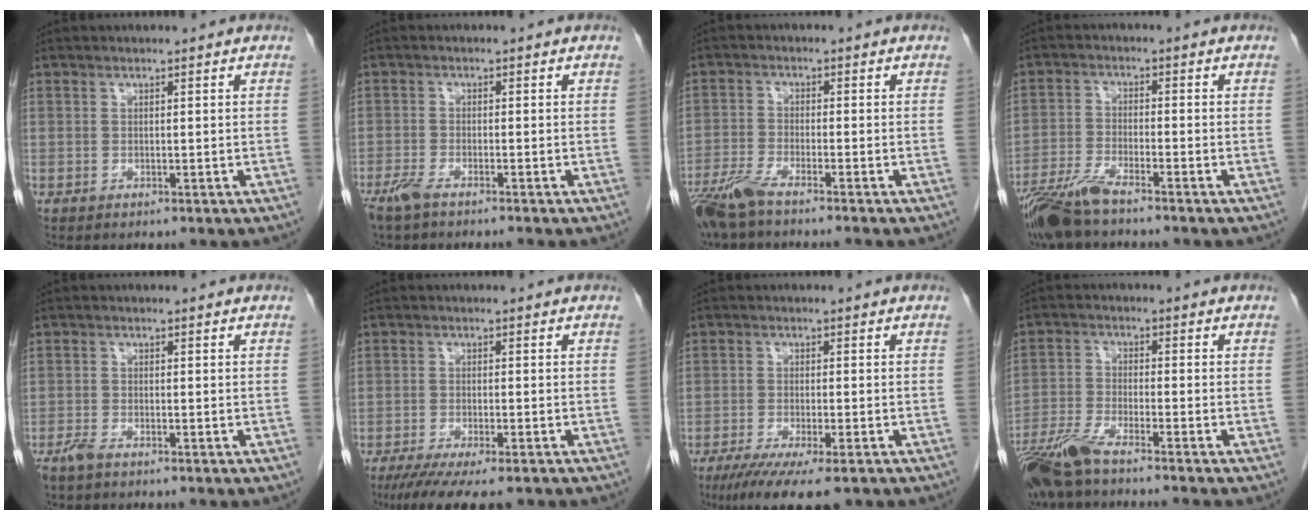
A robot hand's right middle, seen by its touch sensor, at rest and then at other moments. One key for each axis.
{"total": 3.5, "fx": -2.8, "fy": 0.2, "fz": 2.1, "tx": -0.042, "ty": -0.007, "tz": -0.054}
{"total": 6.3, "fx": -5.2, "fy": -0.1, "fz": 3.7, "tx": -0.071, "ty": -0.019, "tz": -0.099}
{"total": 6.8, "fx": -5.6, "fy": -0.3, "fz": 3.8, "tx": -0.081, "ty": -0.026, "tz": -0.112}
{"total": 1.9, "fx": -1.5, "fy": 0.3, "fz": 1.1, "tx": -0.029, "ty": -0.003, "tz": -0.032}
{"total": 10.5, "fx": -8.2, "fy": 1.8, "fz": 6.3, "tx": -0.089, "ty": -0.018, "tz": -0.125}
{"total": 10.1, "fx": -7.2, "fy": 1.6, "fz": 6.9, "tx": -0.102, "ty": -0.021, "tz": -0.111}
{"total": 8.7, "fx": -7.2, "fy": -0.4, "fz": 4.9, "tx": -0.088, "ty": -0.030, "tz": -0.134}